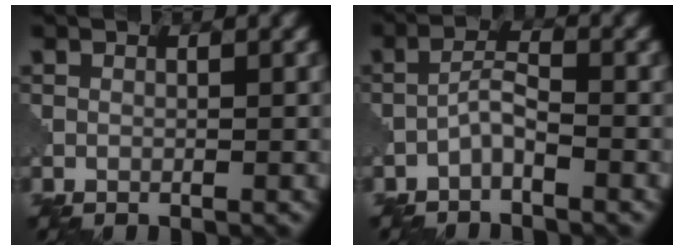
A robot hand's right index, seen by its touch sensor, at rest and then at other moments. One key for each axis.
{"total": 2.0, "fx": -1.5, "fy": 0.4, "fz": 1.3, "tx": -0.028, "ty": 0.008, "tz": -0.032}